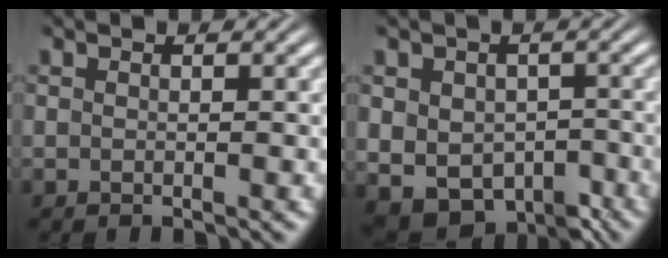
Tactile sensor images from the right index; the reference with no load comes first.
{"total": 11.5, "force": [-5.6, 8.8, 5.0], "torque": [-0.115, -0.064, -0.071]}